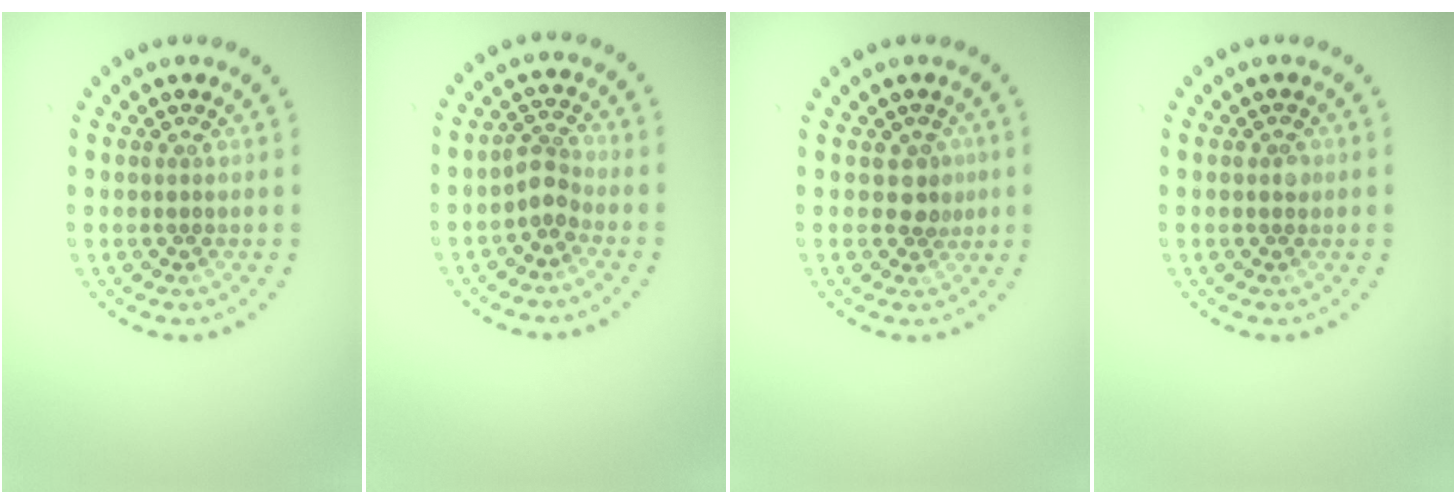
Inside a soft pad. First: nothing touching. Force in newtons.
{"total": 2.0, "press": 1.6, "slide": 1.3}
{"total": 1.9, "press": 1.5, "slide": 1.0}
{"total": 0.6, "press": 0.5, "slide": 0.3}